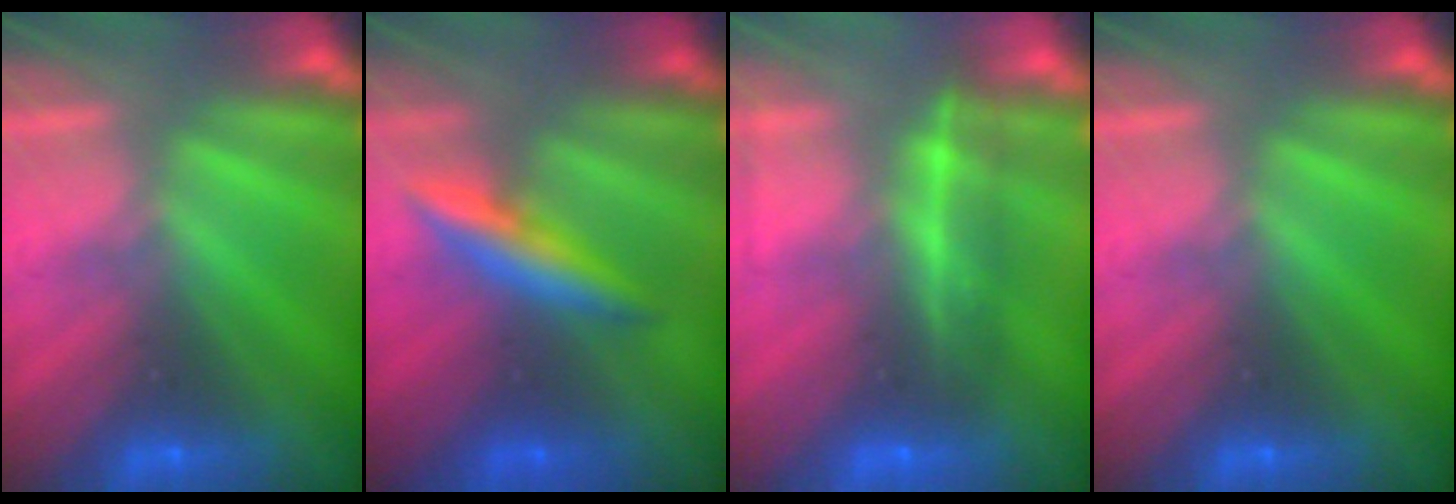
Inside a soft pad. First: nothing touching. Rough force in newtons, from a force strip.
{"total": 2.6}
{"total": 2.1}
{"total": 0.0}